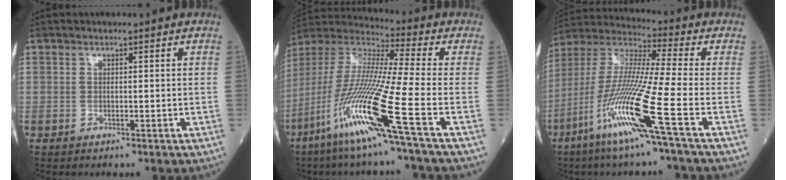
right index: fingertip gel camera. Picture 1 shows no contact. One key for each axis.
{"total": 19.3, "fx": -8.9, "fy": -1.6, "fz": 17.1, "tx": -0.377, "ty": -0.048, "tz": -0.184}
{"total": 16.4, "fx": -7.3, "fy": -1.5, "fz": 14.6, "tx": -0.312, "ty": -0.031, "tz": -0.148}